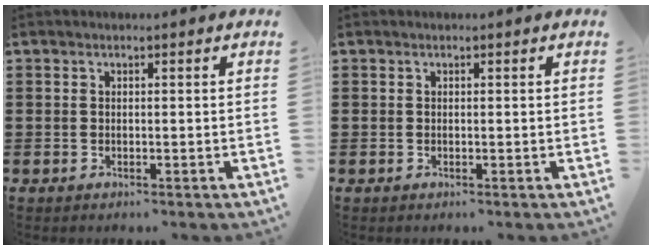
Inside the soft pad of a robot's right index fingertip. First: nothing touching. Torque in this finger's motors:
{"motor_torque": [1.17, 0.97, 0.00, -0.01]}